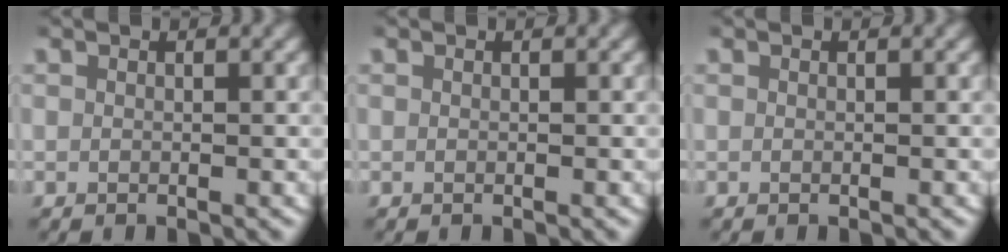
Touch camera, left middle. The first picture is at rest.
{"total": 0.0}
{"total": 0.0}